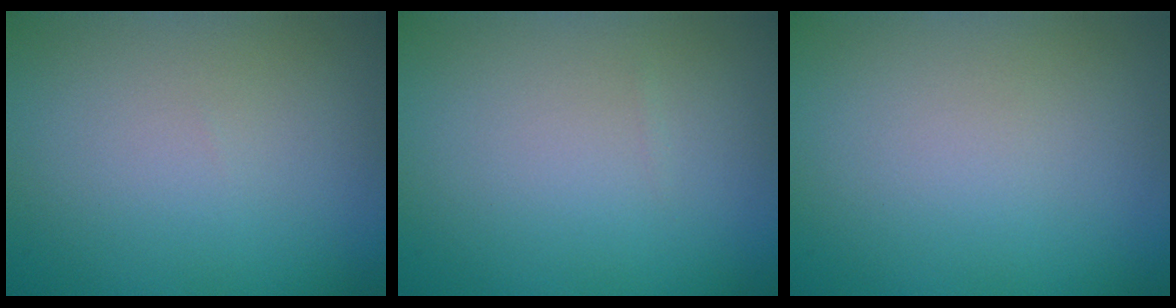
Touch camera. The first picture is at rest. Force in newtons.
{"total": 0.0}
{"total": 0.0}